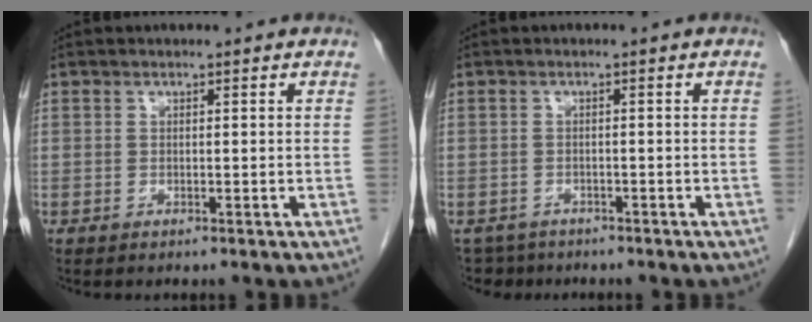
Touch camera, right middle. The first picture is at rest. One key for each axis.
{"total": 4.1, "fx": -3.5, "fy": 2.2, "fz": -0.1, "tx": 0.007, "ty": -0.001, "tz": -0.057}